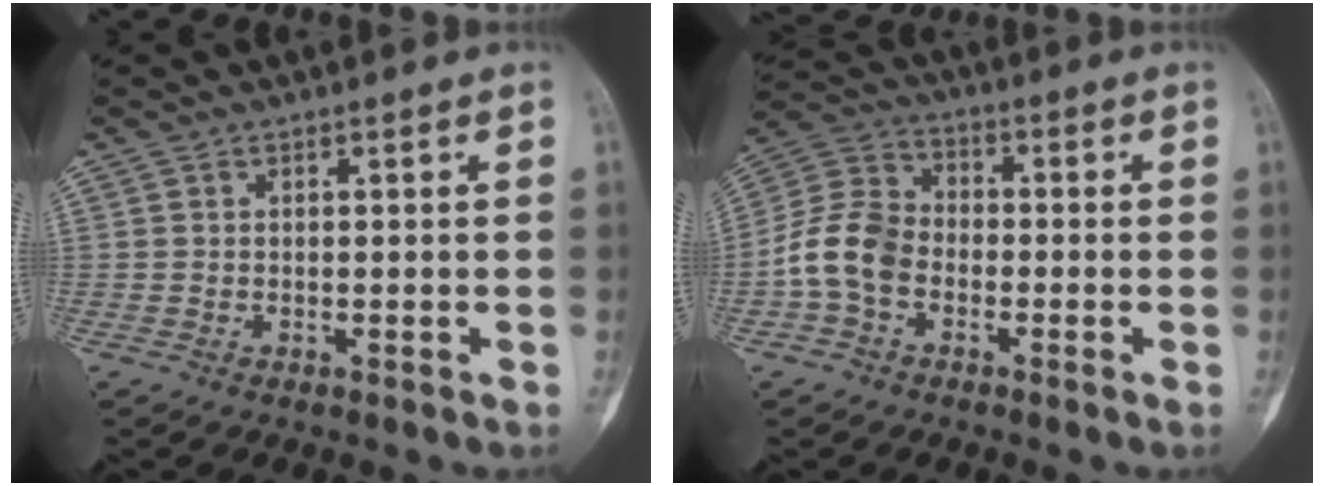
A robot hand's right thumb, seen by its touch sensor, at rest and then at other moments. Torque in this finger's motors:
{"motor_torque": [0.45, 0.39, 0.62, -0.62, 0.06]}